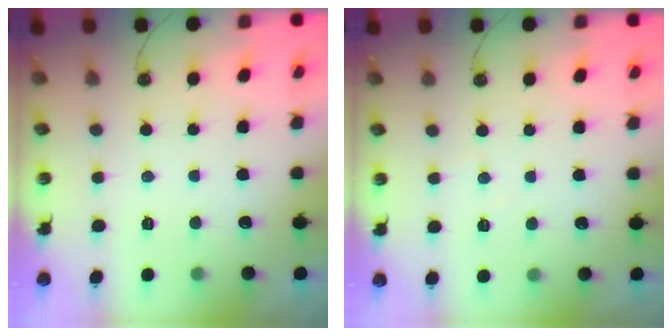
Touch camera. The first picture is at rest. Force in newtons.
{"total": 2.2, "press": 2.2, "slide": 0.4}